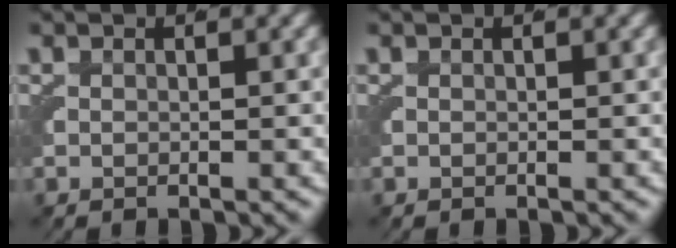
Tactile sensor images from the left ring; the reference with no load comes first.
{"total": 0.0}